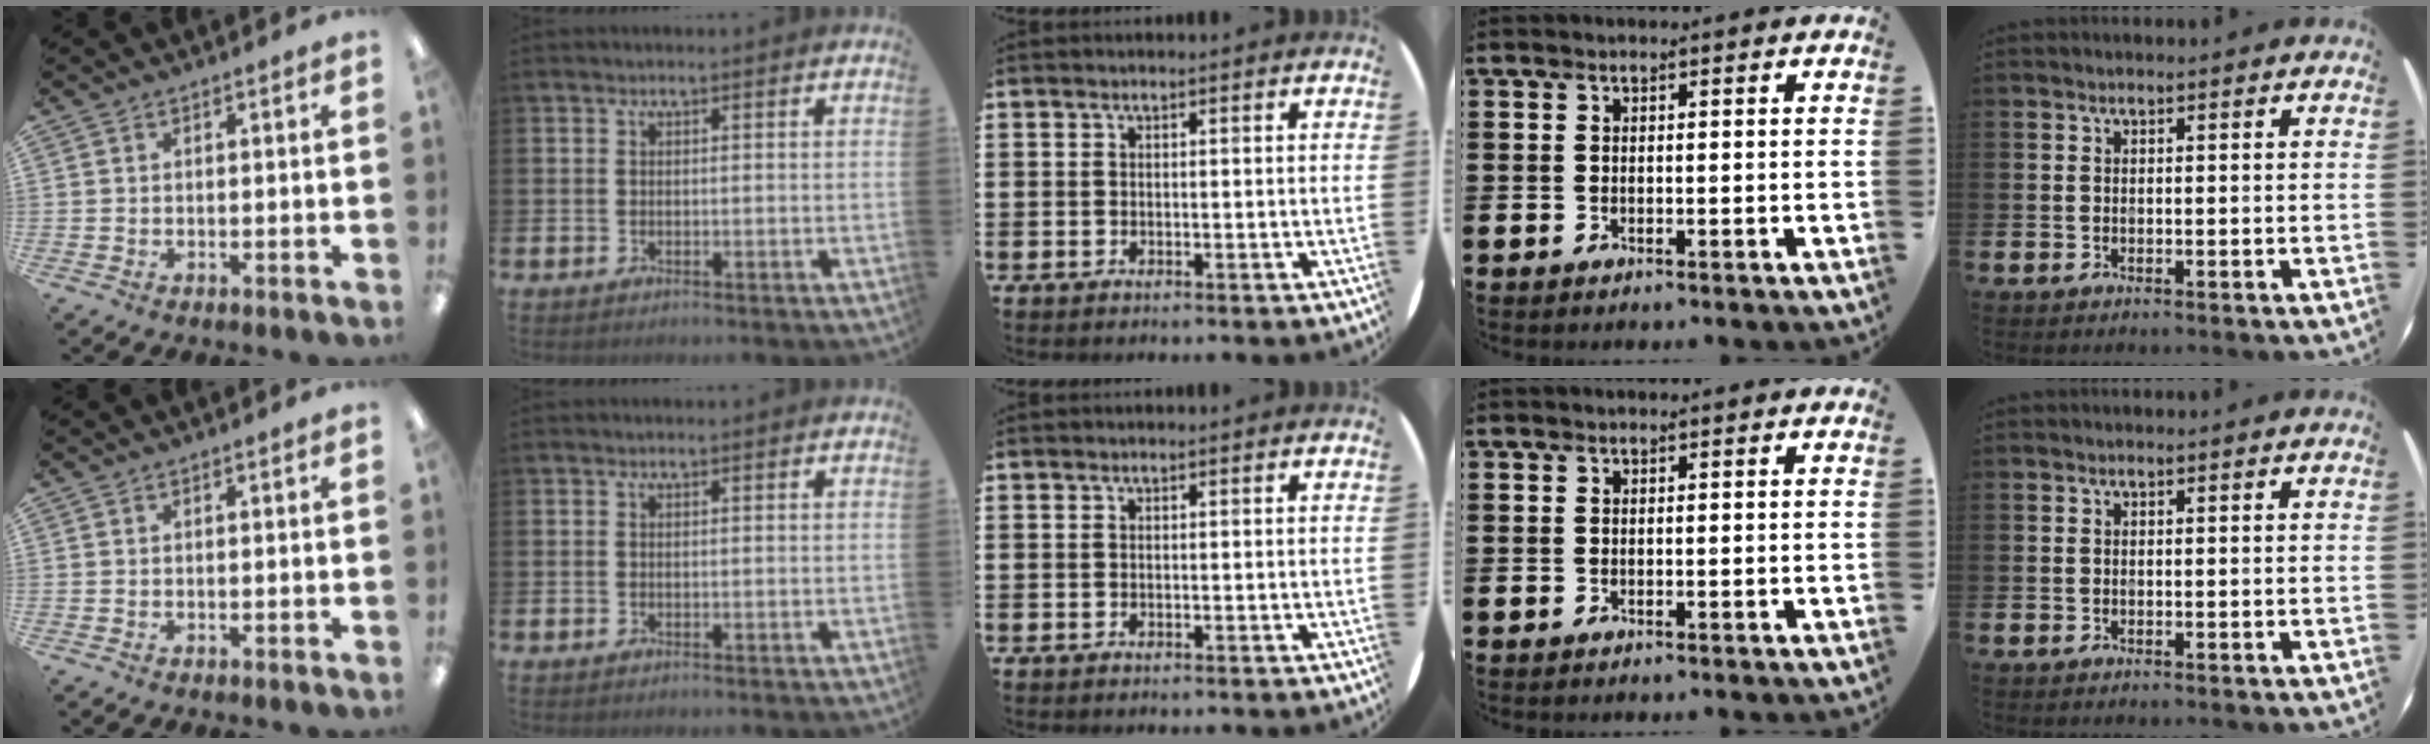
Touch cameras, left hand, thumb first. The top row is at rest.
{}